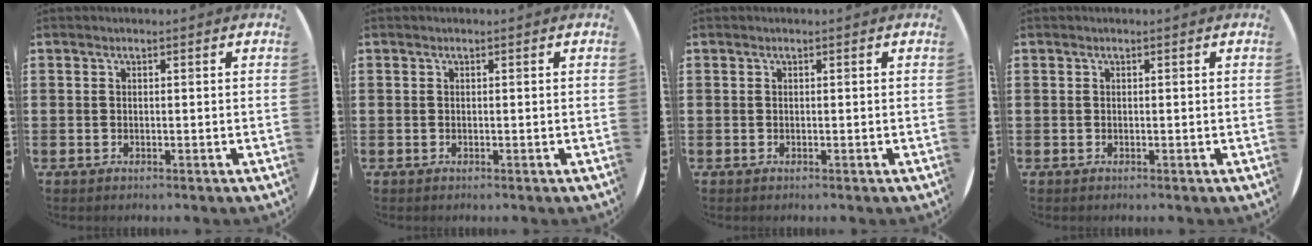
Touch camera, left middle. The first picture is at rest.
{"total": 0.0}
{"total": 0.0}
{"total": 0.0}